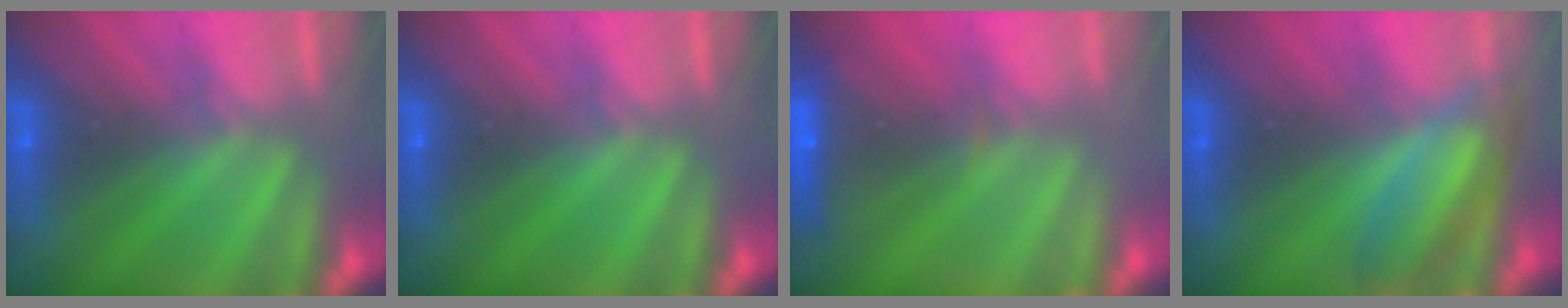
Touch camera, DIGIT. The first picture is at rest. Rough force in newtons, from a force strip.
{"total": 0.0}
{"total": 5.8}
{"total": 5.0}